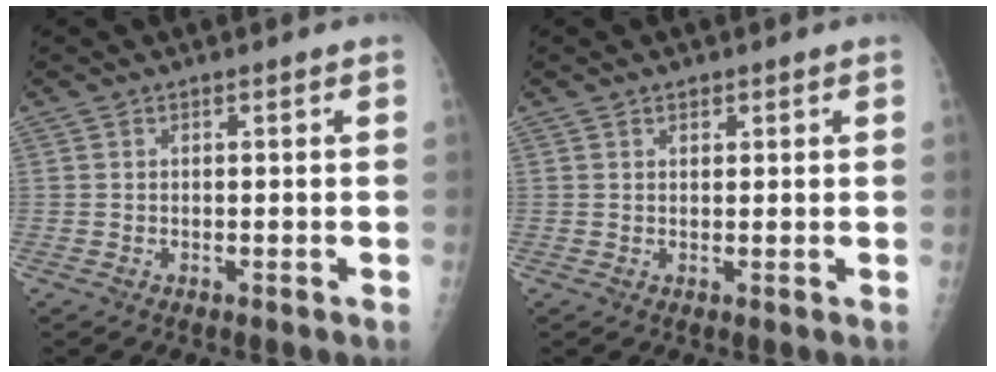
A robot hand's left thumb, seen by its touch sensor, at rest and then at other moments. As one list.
[{"total": 1.2, "force": [0.8, 0.8, 0.4], "torque": [0.002, -0.004, 0.011]}]